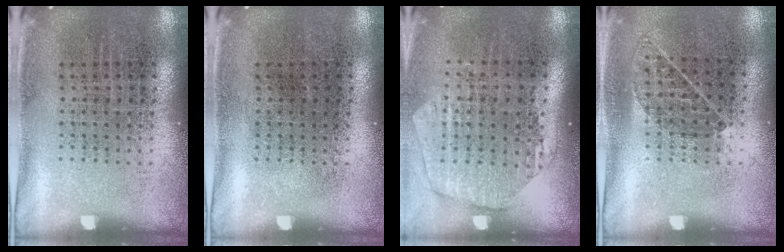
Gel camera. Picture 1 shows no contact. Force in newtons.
{"total": 0.0}
{"total": 1.7, "press": 1.5, "slide": 0.8}
{"total": 0.8, "press": 0.6, "slide": 0.5}